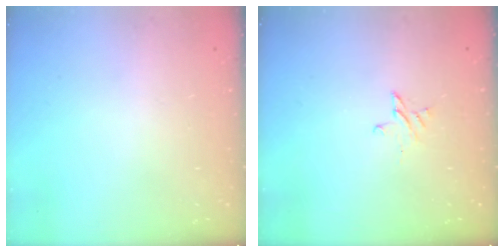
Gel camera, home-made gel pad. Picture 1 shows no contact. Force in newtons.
{"total": 2.3, "press": 2.3, "slide": 0.2}